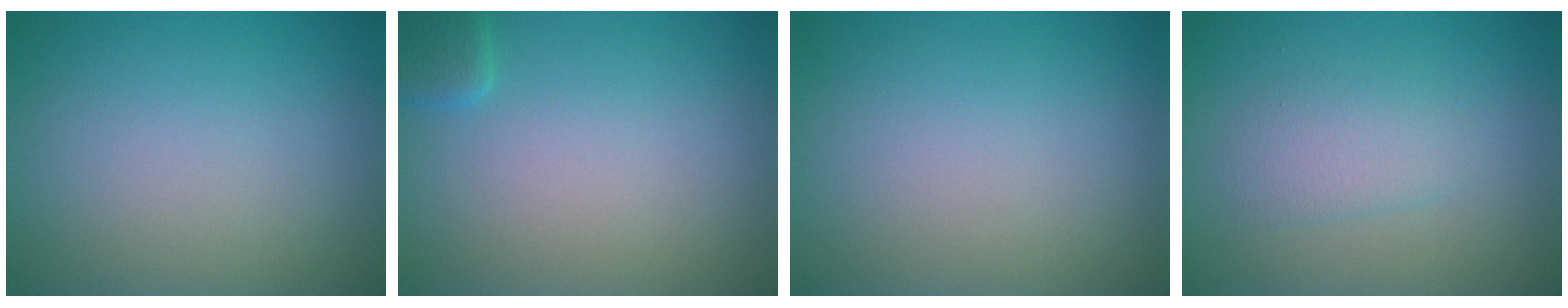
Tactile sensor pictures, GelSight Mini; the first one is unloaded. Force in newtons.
{"total": 1.6, "press": 1.6, "slide": 0.1}
{"total": 0.0}
{"total": 2.1, "press": 2.1, "slide": 0.1}